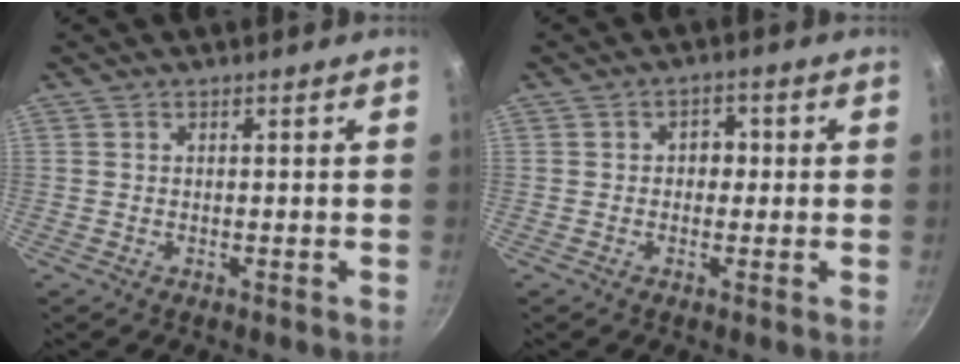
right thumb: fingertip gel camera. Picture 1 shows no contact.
{"total": 3.5, "force": [0.1, 2.9, 1.9], "torque": [-0.002, 0.006, -0.005]}